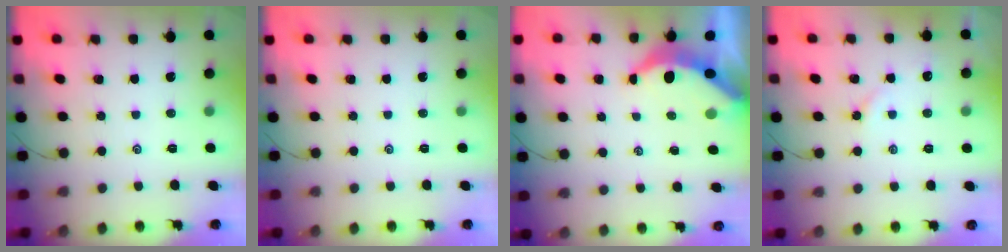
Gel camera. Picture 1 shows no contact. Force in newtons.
{"total": 0.0}
{"total": 5.4, "press": 5.4, "slide": 0.6}
{"total": 3.3, "press": 3.2, "slide": 0.6}